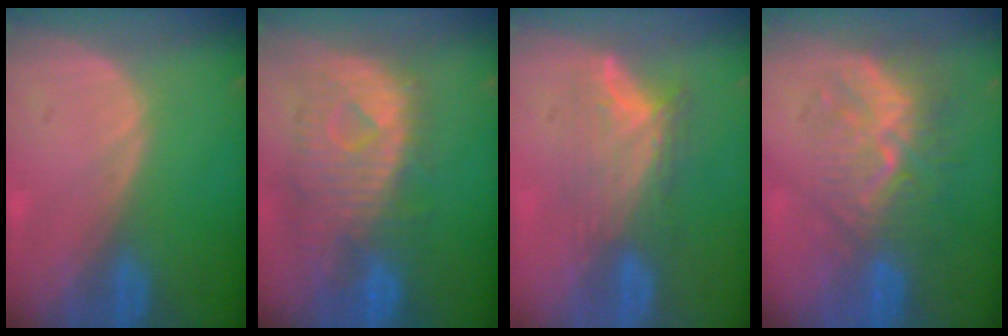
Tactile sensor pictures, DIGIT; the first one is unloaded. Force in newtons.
{"total": 10.6, "press": 9.5, "slide": 4.7}
{"total": 7.9, "press": 6.8, "slide": 4.0}
{"total": 9.6, "press": 8.5, "slide": 4.4}